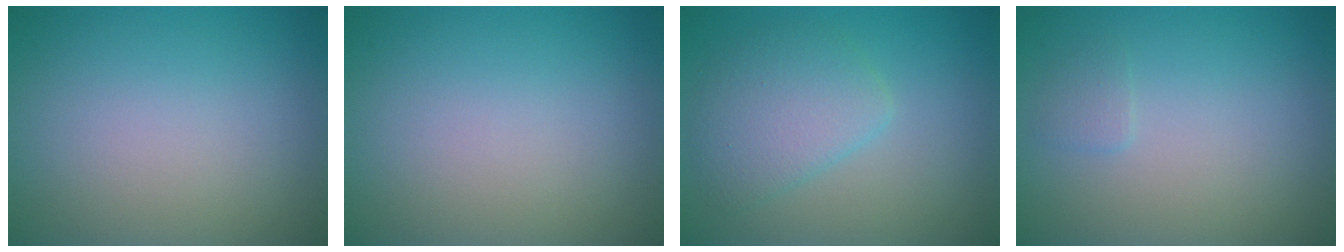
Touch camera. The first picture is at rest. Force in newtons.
{"total": 0.0}
{"total": 3.7, "press": 3.7, "slide": 0.1}
{"total": 0.8, "press": 0.8, "slide": 0.1}